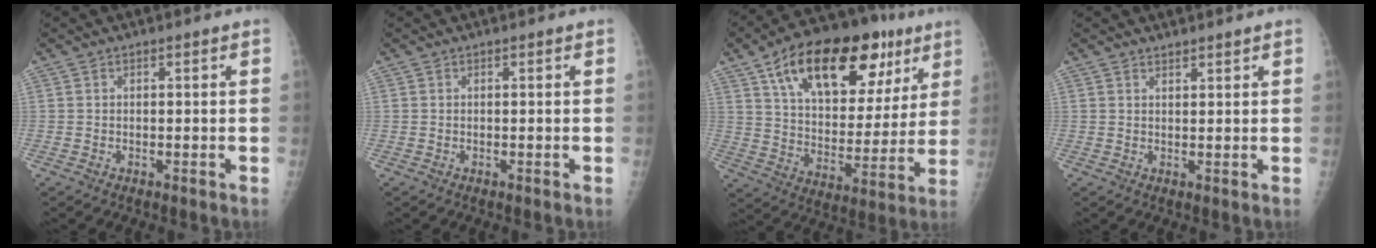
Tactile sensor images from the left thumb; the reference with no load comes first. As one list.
[{"total": 0.0}, {"total": 27.0, "force": [13.9, 13.6, 18.8], "torque": [-0.251, -0.006, 0.221]}, {"total": 1.4, "force": [1.3, 0.3, 0.4], "torque": [0.001, -0.010, 0.022]}]